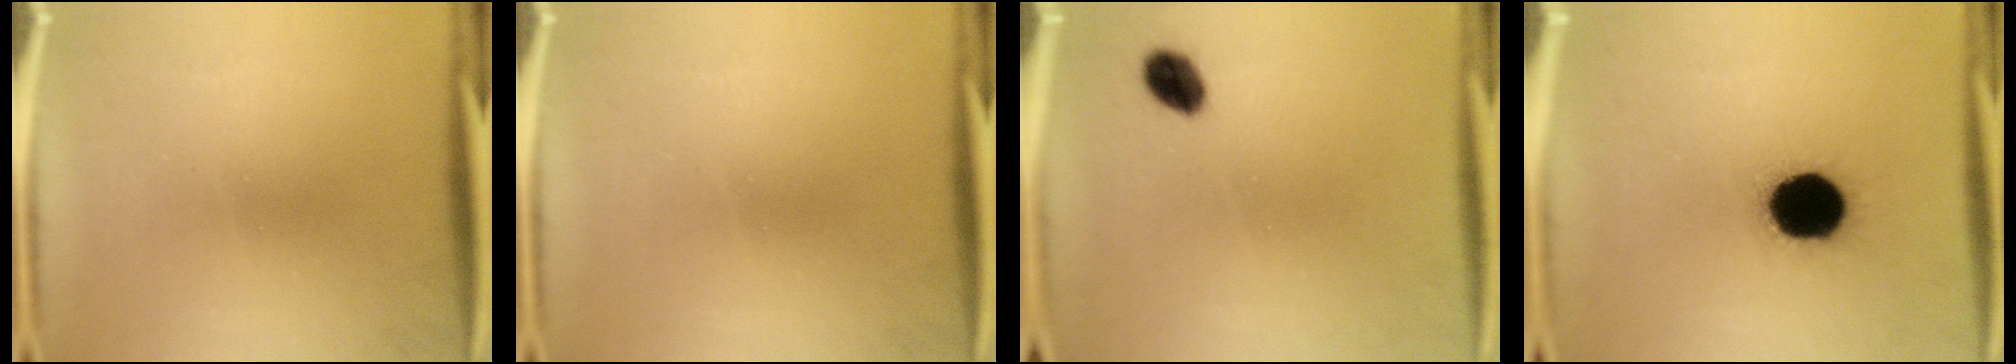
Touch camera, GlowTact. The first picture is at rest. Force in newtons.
{"total": 0.0}
{"total": 4.5}
{"total": 18.6}